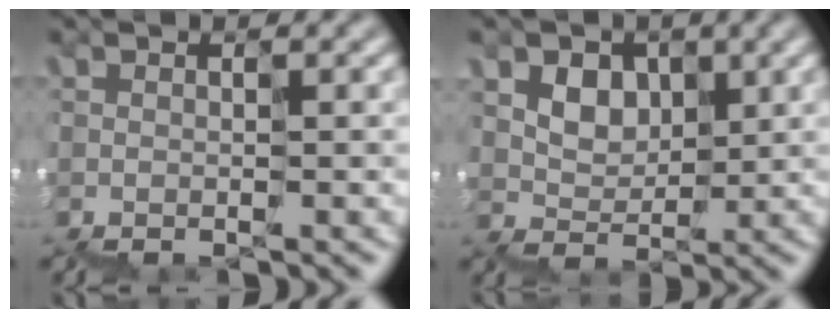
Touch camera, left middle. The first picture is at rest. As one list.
[{"total": 2.6, "force": [1.7, 1.6, -1.1], "torque": [0.008, 0.014, 0.032]}]